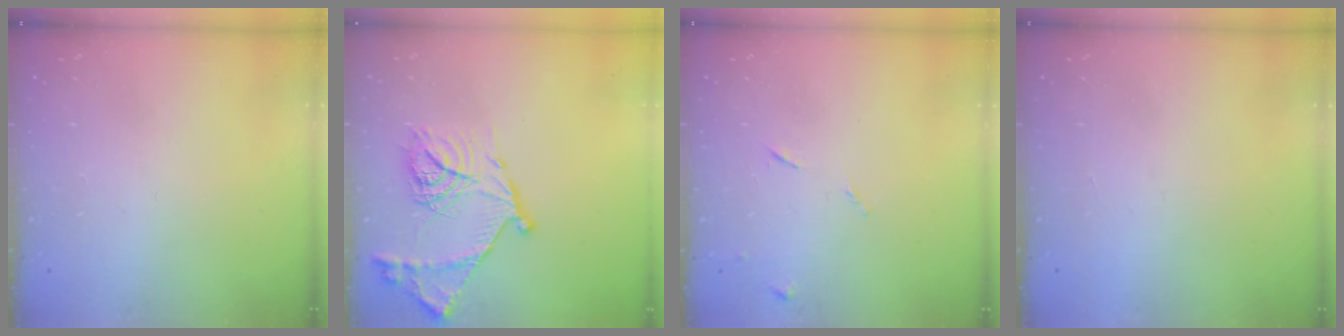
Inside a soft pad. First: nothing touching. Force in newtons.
{"total": 18.1, "press": 18.0, "slide": 1.7}
{"total": 6.3, "press": 6.3, "slide": 0.6}
{"total": 1.5, "press": 1.5, "slide": 0.1}